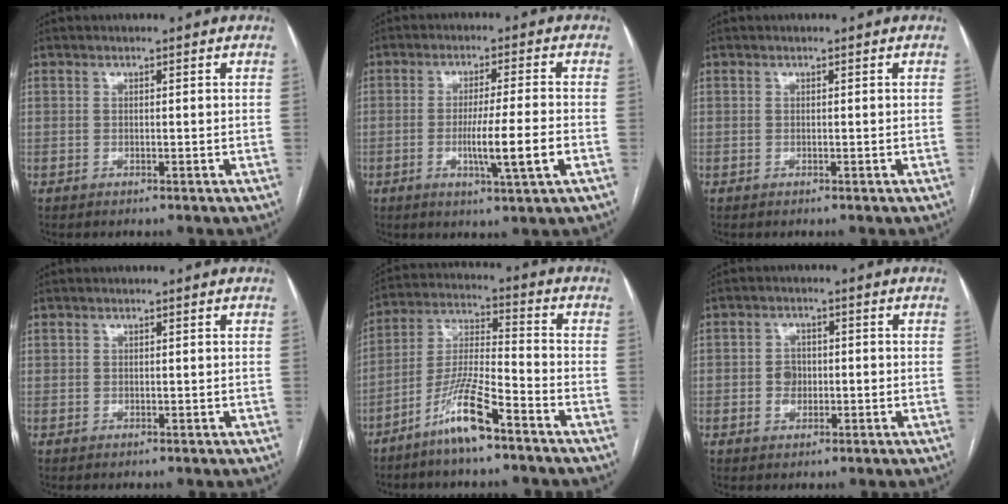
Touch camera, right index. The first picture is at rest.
{"total": 8.3, "force": [-2.2, -0.4, 8.0], "torque": [-0.135, -0.015, -0.039]}
{"total": 0.0}
{"total": 0.6, "force": [0.3, 0.4, 0.2], "torque": [-0.001, 0.001, 0.006]}
{"total": 10.4, "force": [-7.0, 0.9, 7.7], "torque": [-0.158, -0.011, -0.136]}
{"total": 3.3, "force": [-0.4, 2.6, 1.9], "torque": [-0.029, 0.008, -0.006]}